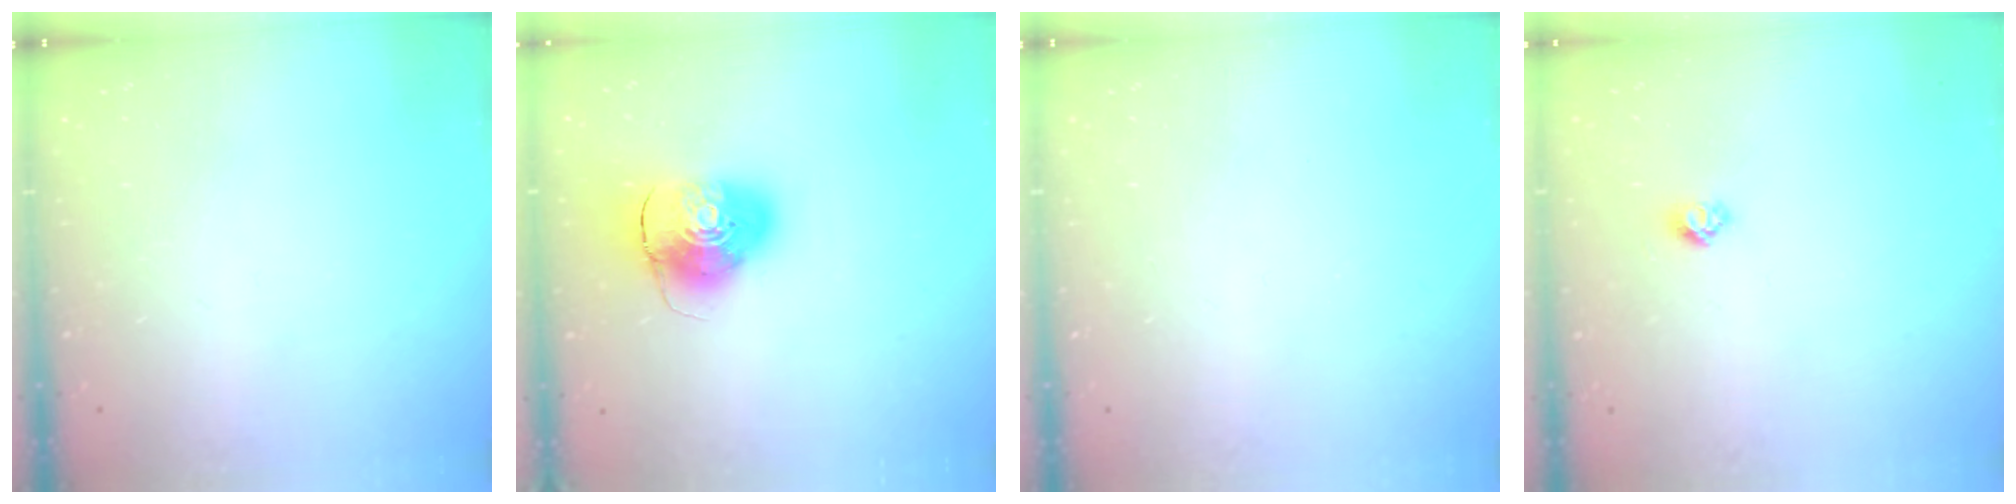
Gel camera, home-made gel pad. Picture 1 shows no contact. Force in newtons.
{"total": 9.7, "press": 9.6, "slide": 1.4}
{"total": 0.0}
{"total": 4.5, "press": 4.4, "slide": 0.5}